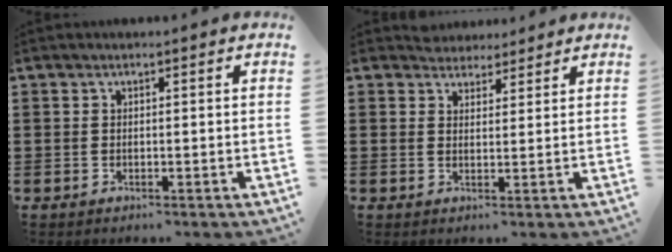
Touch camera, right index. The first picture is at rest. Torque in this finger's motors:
{"motor_torque": [-1.40, 0.11, -0.42, -0.12]}